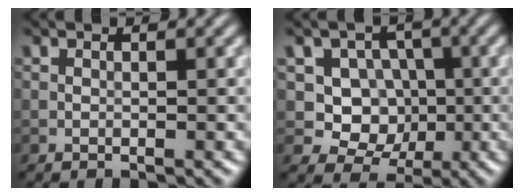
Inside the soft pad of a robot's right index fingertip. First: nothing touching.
{"total": 6.1, "force": [0.5, 5.6, 2.4], "torque": [-0.025, 0.007, -0.002]}